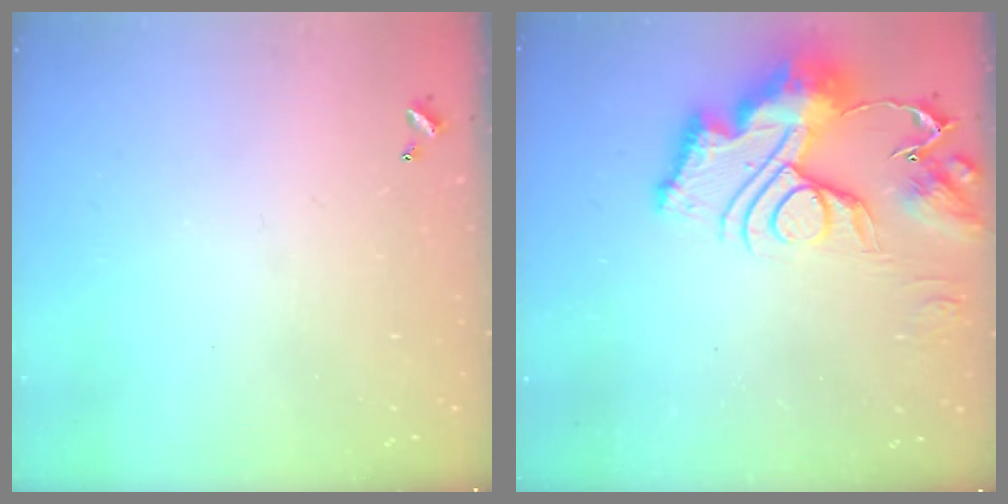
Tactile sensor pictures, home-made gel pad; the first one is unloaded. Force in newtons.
{"total": 17.9, "press": 17.8, "slide": 1.9}